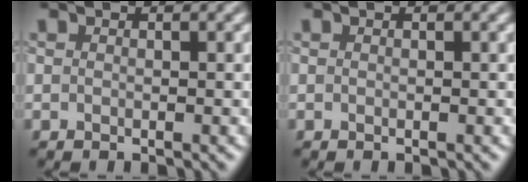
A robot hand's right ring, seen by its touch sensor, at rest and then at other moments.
{"total": 0.0}